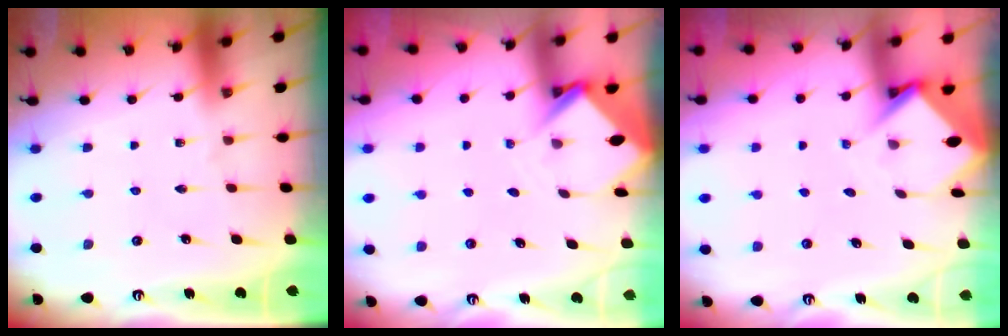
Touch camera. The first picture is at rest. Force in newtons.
{"total": 3.2, "press": 3.2, "slide": 0.2}
{"total": 3.3, "press": 3.3, "slide": 0.3}